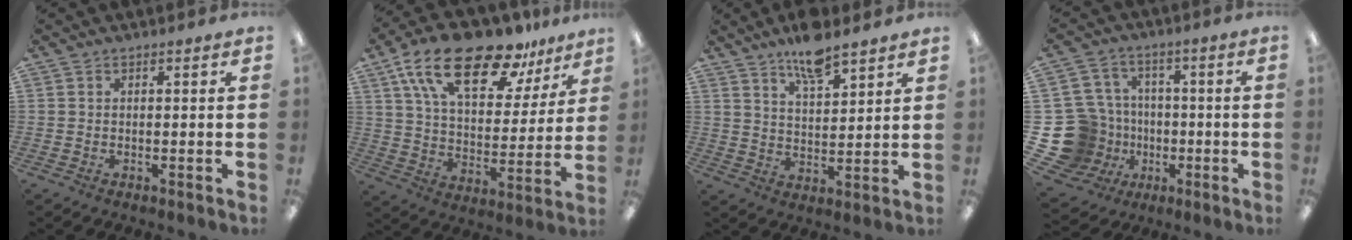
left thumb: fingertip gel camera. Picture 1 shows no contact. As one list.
[{"total": 21.8, "force": [14.8, 9.1, 13.1], "torque": [-0.227, -0.077, 0.255]}, {"total": 9.1, "force": [7.3, 2.8, 4.7], "torque": [-0.077, -0.041, 0.128]}, {"total": 19.2, "force": [-3.7, 17.5, 7.0], "torque": [-0.167, 0.020, -0.022]}]